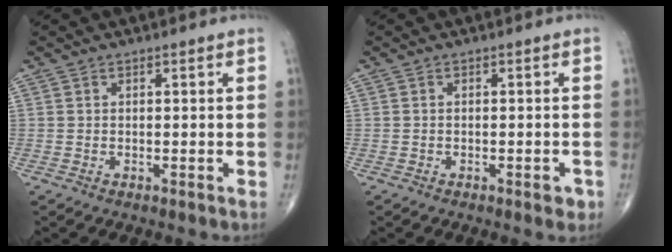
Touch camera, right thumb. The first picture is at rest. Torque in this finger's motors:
{"motor_torque": [0.46, 0.27, 0.00, -0.09, 0.03]}